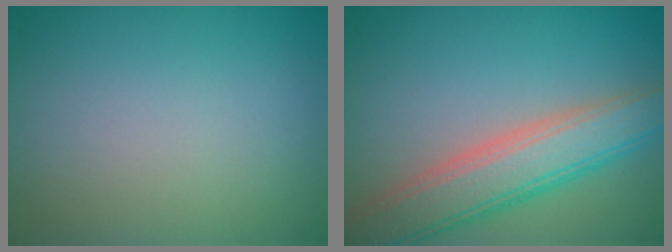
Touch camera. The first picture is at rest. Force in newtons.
{"total": 6.4, "press": 6.4, "slide": 0.4}